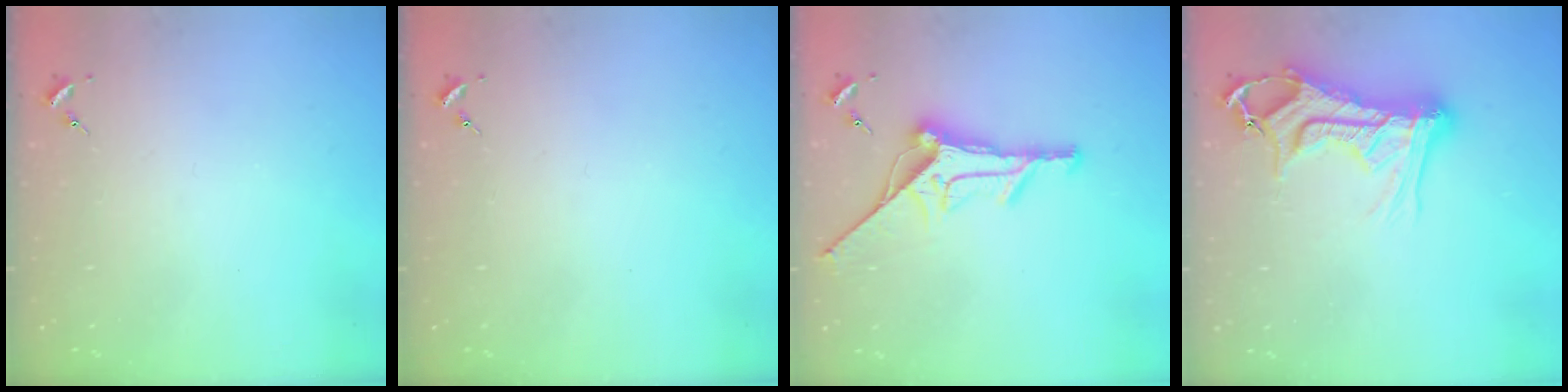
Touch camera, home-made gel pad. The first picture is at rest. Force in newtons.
{"total": 0.0}
{"total": 12.7, "press": 12.7, "slide": 1.0}
{"total": 17.4, "press": 17.3, "slide": 1.7}